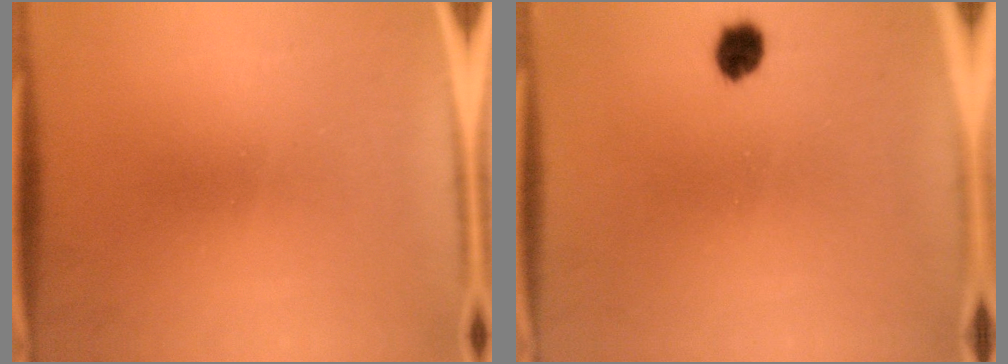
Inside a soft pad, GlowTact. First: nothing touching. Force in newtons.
{"total": 3.8}